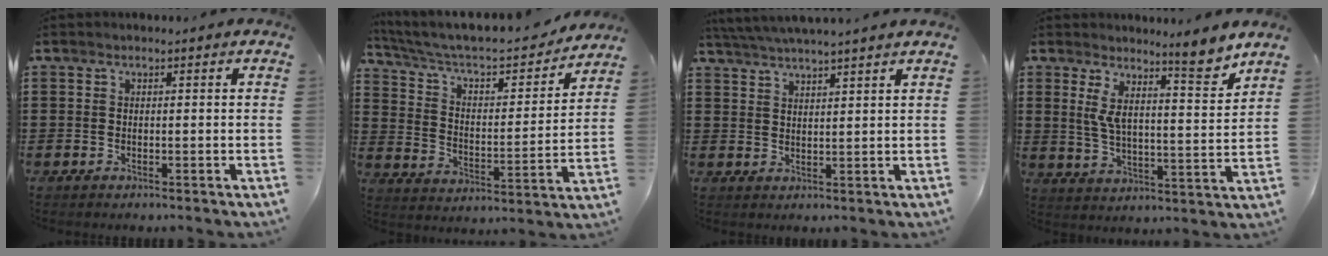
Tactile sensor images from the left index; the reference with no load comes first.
{"total": 6.1, "force": [5.2, 1.5, 2.7], "torque": [-0.079, -0.043, 0.084]}
{"total": 3.7, "force": [3.6, -0.9, 0.6], "torque": [-0.024, -0.013, 0.065]}
{"total": 8.7, "force": [6.8, 0.8, 5.4], "torque": [-0.100, -0.046, 0.112]}